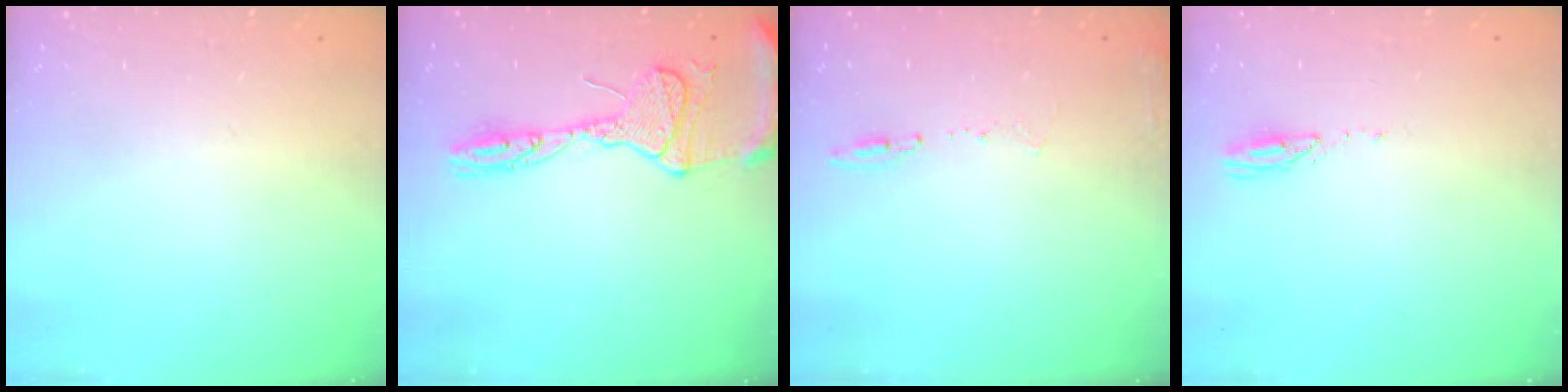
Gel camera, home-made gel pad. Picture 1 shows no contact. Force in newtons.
{"total": 15.9, "press": 15.8, "slide": 1.6}
{"total": 8.3, "press": 8.3, "slide": 0.9}
{"total": 3.0, "press": 2.9, "slide": 0.3}